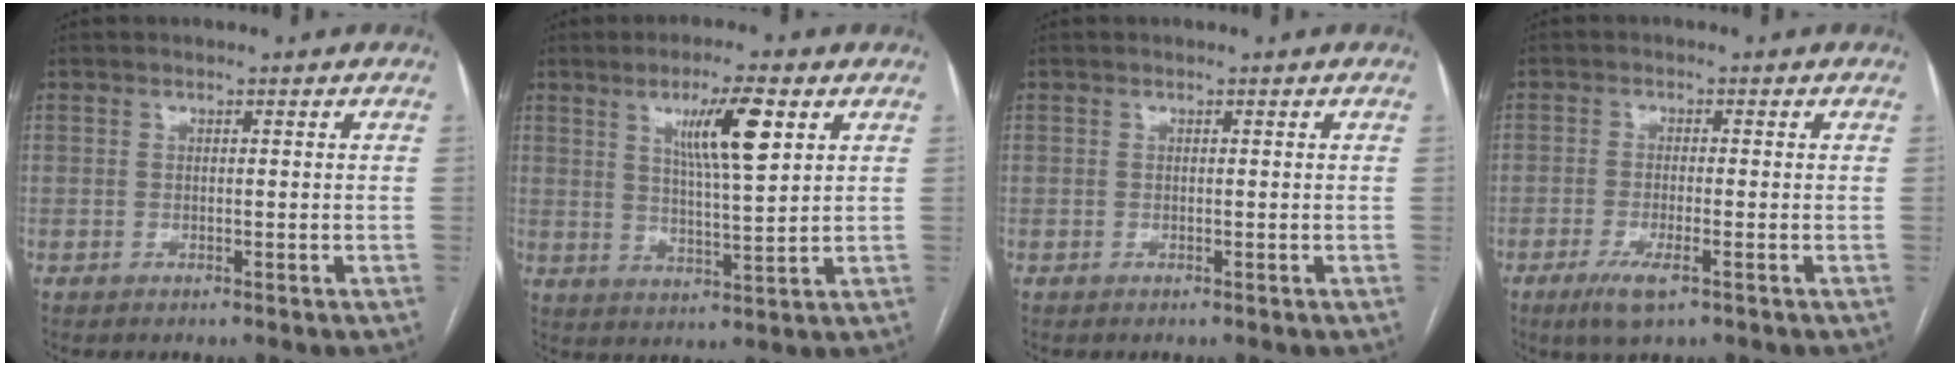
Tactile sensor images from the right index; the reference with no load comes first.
{"total": 9.2, "force": [4.0, 0.8, 8.3], "torque": [-0.143, -0.001, 0.068]}
{"total": 0.0}
{"total": 4.5, "force": [-2.5, 0.6, 3.7], "torque": [-0.075, -0.012, -0.045]}